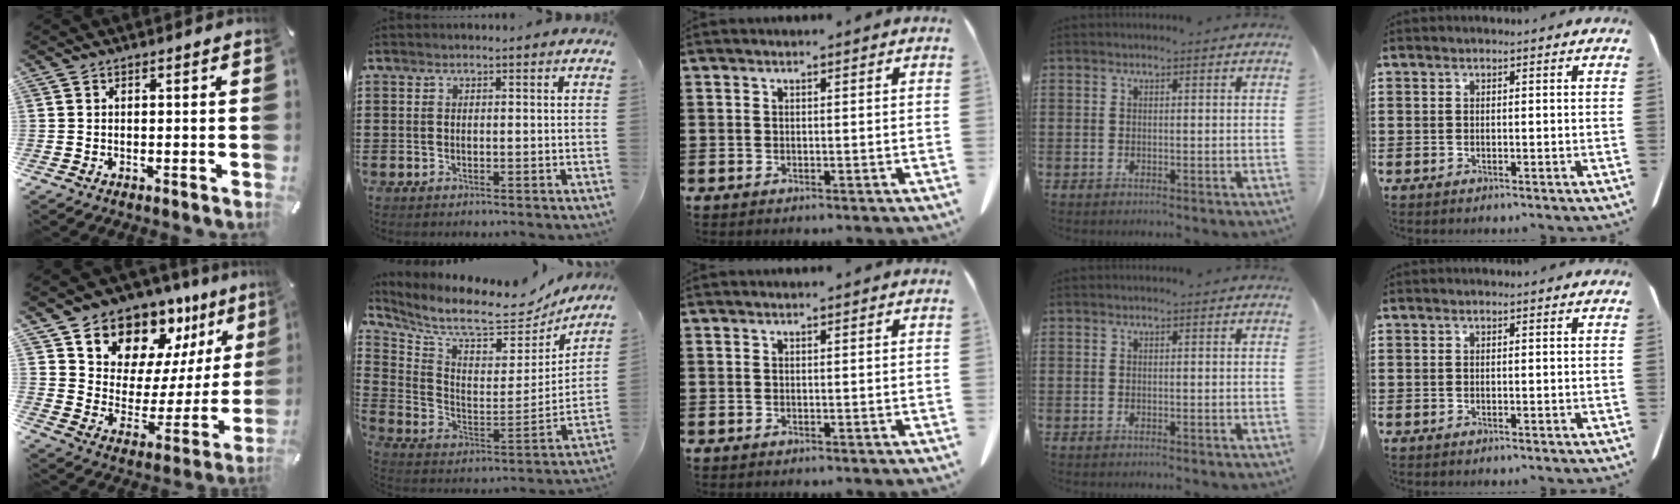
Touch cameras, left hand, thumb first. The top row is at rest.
{"thumb": {"total": 12.5, "force": [10.8, 6.3, -0.1], "torque": [-0.002, -0.130, 0.195]}, "index": {"total": 8.4, "force": [7.5, 1.1, 3.7], "torque": [-0.108, -0.062, 0.124]}}